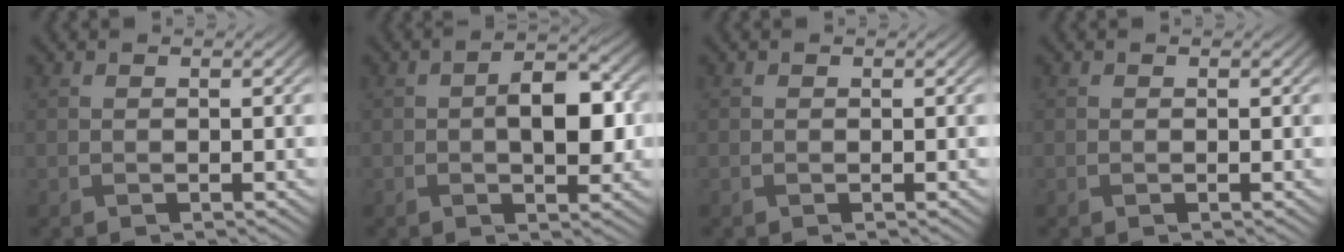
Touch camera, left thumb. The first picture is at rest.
{"total": 5.7, "force": [0.2, 3.0, 4.9], "torque": [-0.079, -0.004, 0.004]}
{"total": 0.0}
{"total": 0.0}